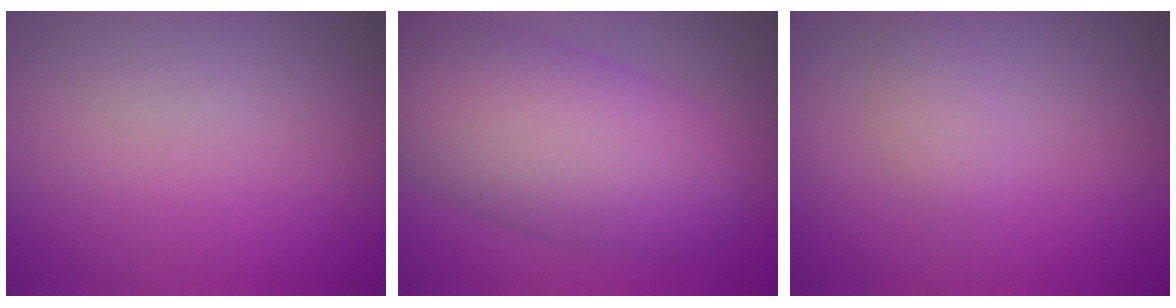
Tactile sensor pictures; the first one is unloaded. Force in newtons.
{"total": 9.7, "press": 9.7, "slide": 0.4}
{"total": 1.4, "press": 1.4, "slide": 0.1}